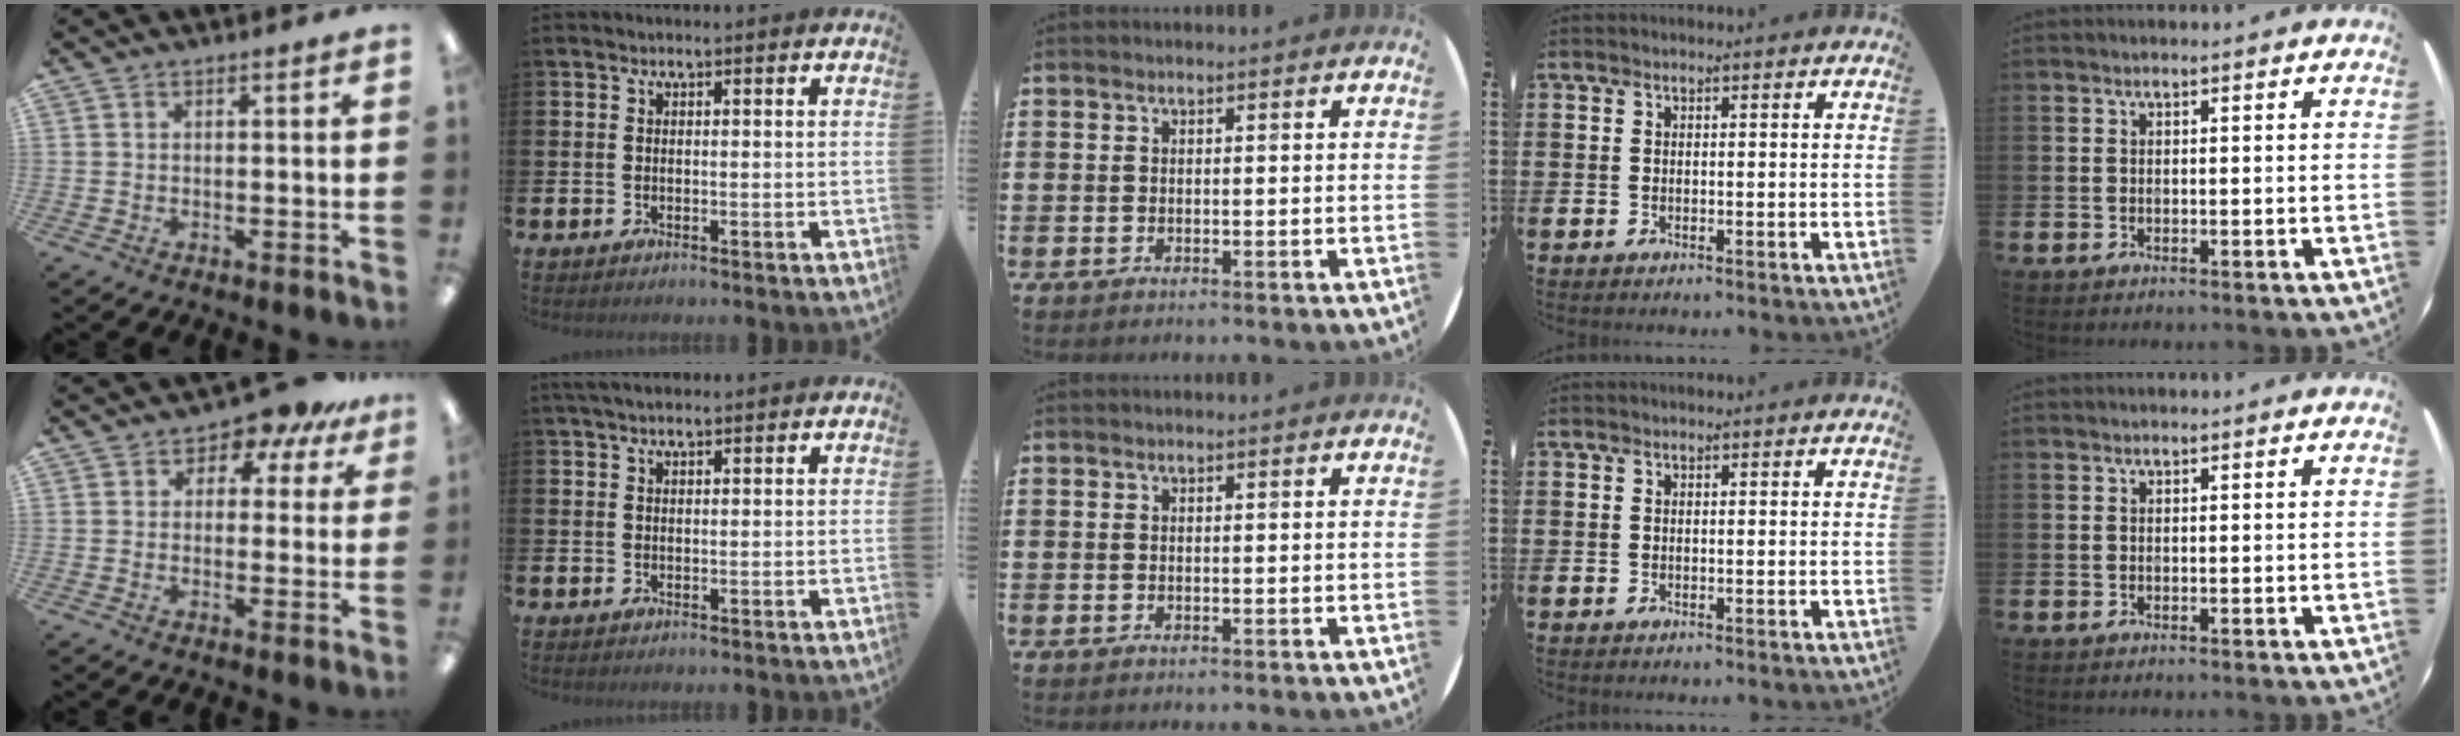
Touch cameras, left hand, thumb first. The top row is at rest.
{"thumb": {"total": 5.6, "force": [3.9, 3.4, 2.0], "torque": [-0.026, -0.023, 0.067]}, "index": {"total": 2.5, "force": [2.0, 0.8, 1.2], "torque": [-0.016, -0.002, 0.034]}}